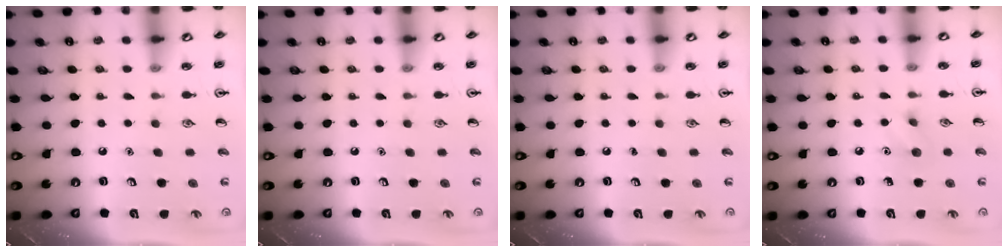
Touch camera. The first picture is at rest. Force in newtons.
{"total": 0.0}
{"total": 0.0}
{"total": 6.0, "press": 5.7, "slide": 1.6}